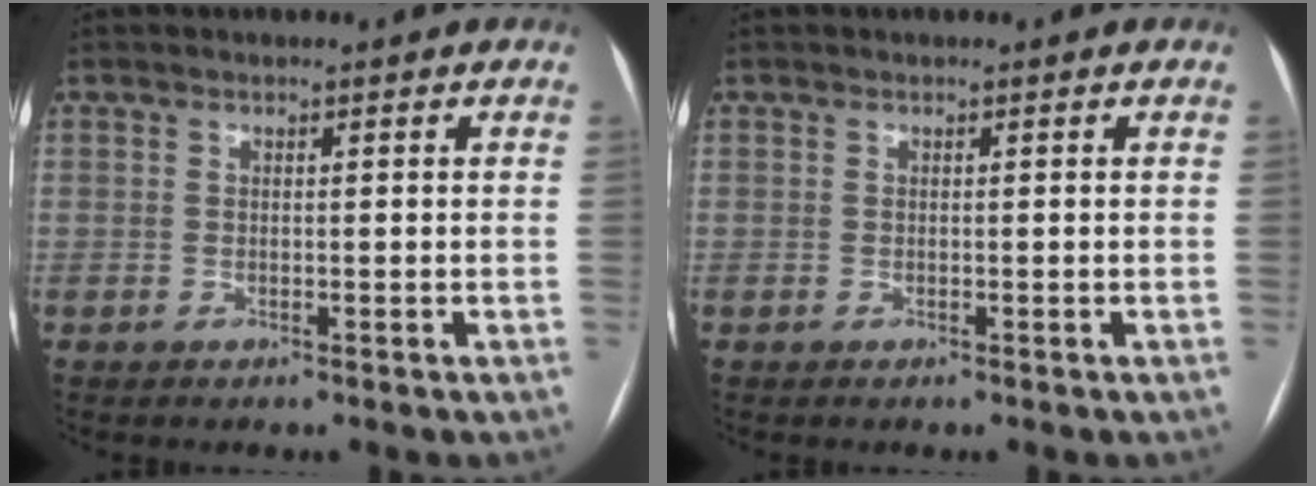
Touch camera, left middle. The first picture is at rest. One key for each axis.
{"total": 0.0}